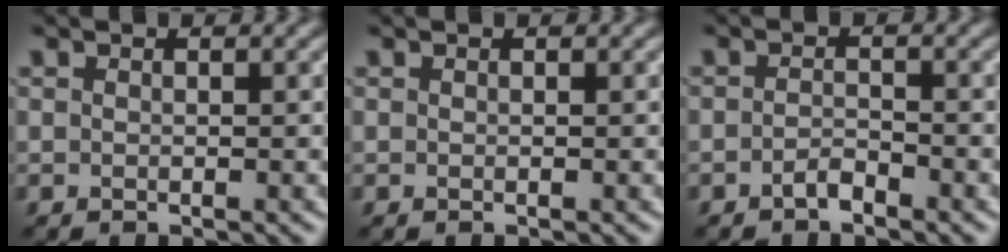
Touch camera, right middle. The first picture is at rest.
{"total": 0.0}
{"total": 1.3, "force": [-1.0, 0.4, 0.7], "torque": [-0.015, 0.004, -0.020]}